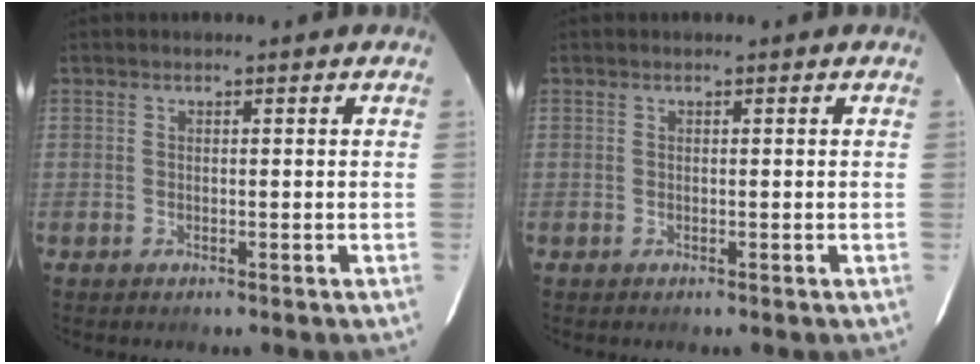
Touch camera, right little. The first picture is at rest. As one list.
[{"total": 0.0}]